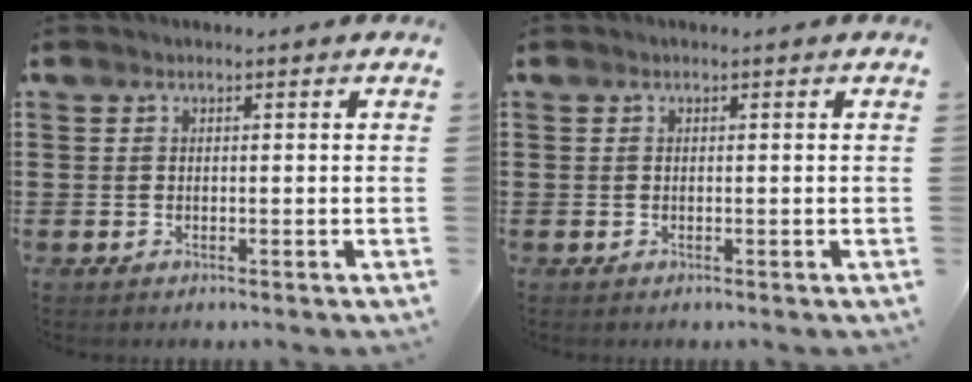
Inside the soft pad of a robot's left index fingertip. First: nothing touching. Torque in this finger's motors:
{"motor_torque": [0.10, -0.03, 0.00, 0.01]}